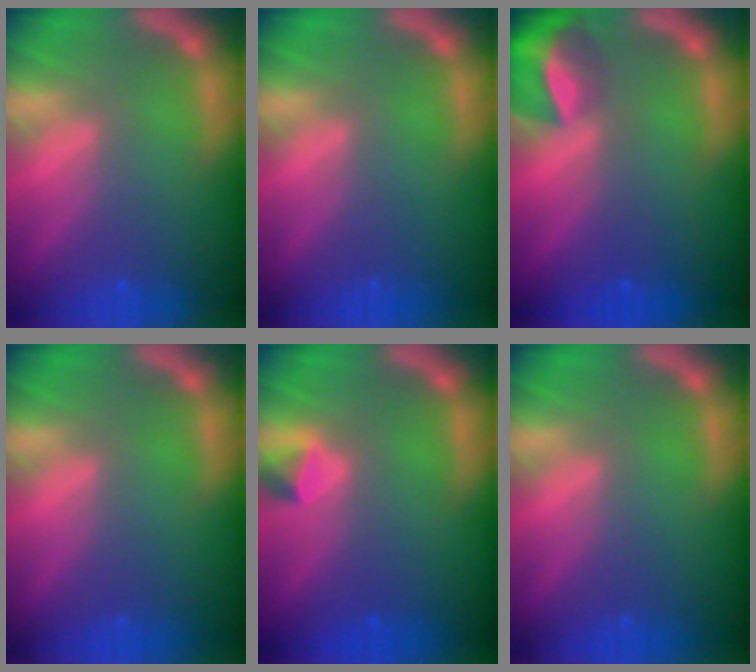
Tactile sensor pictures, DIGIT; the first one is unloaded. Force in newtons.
{"total": 0.0}
{"total": 6.4}
{"total": 0.0}
{"total": 1.4}
{"total": 0.0}